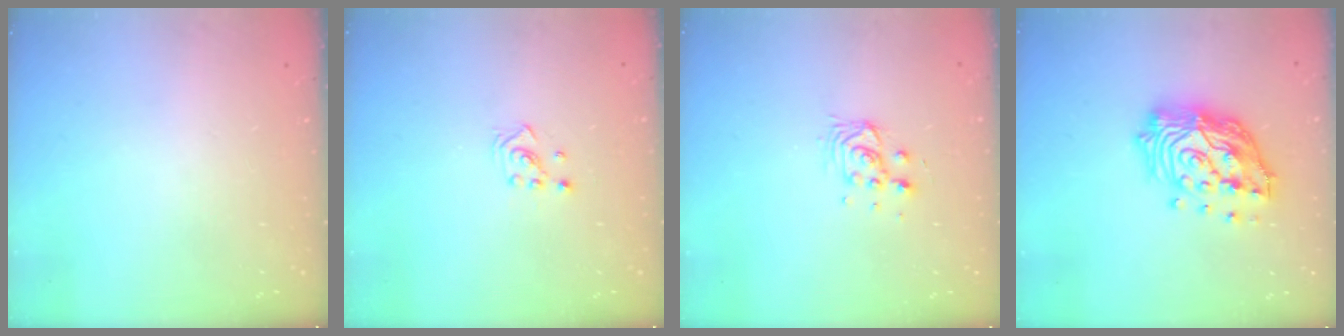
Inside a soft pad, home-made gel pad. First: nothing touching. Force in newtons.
{"total": 2.2, "press": 2.2, "slide": 0.2}
{"total": 5.8, "press": 5.7, "slide": 1.2}
{"total": 19.7, "press": 19.5, "slide": 2.7}